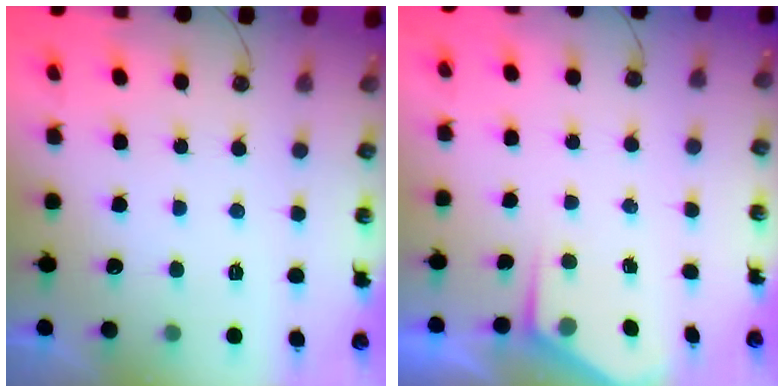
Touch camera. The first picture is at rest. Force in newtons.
{"total": 2.8, "press": 2.8, "slide": 0.4}